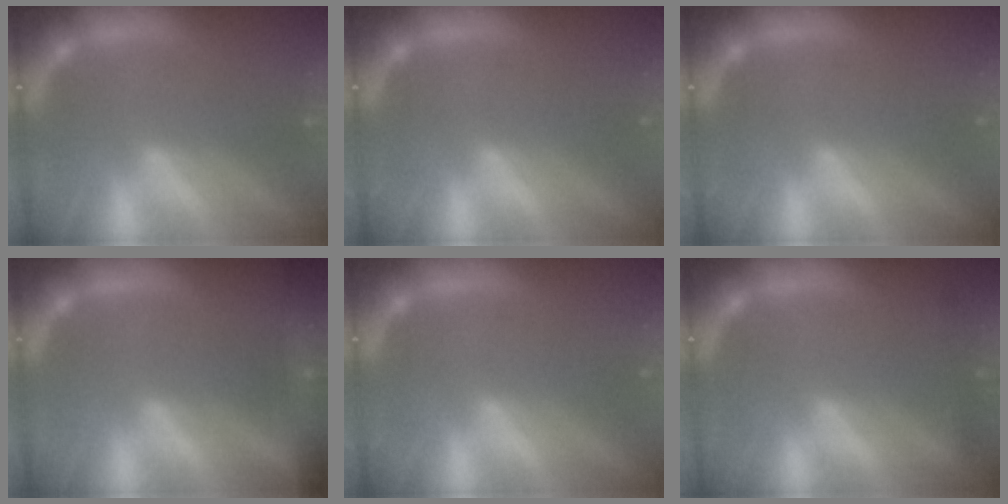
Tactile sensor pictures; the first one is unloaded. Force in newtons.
{"total": 0.0}
{"total": 0.0}
{"total": 10.0}
{"total": 0.0}
{"total": 1.9}